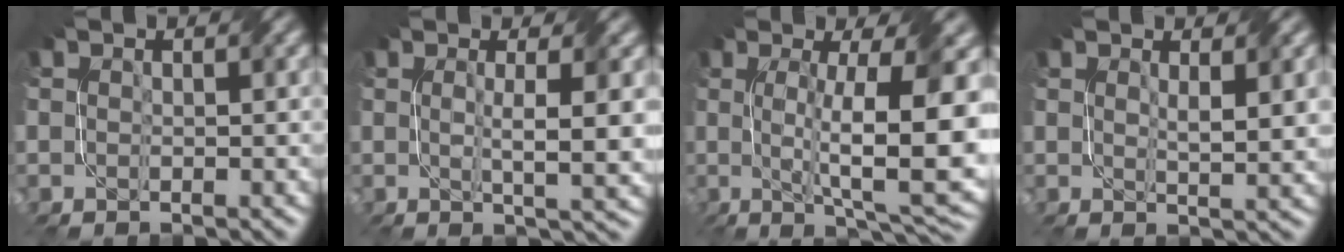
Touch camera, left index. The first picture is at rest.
{"total": 4.4, "force": [0.5, 0.8, 4.3], "torque": [-0.068, -0.005, 0.009]}
{"total": 11.9, "force": [0.6, 2.8, 11.6], "torque": [-0.168, -0.004, 0.014]}
{"total": 2.5, "force": [1.1, 0.4, 2.2], "torque": [-0.038, -0.001, 0.022]}